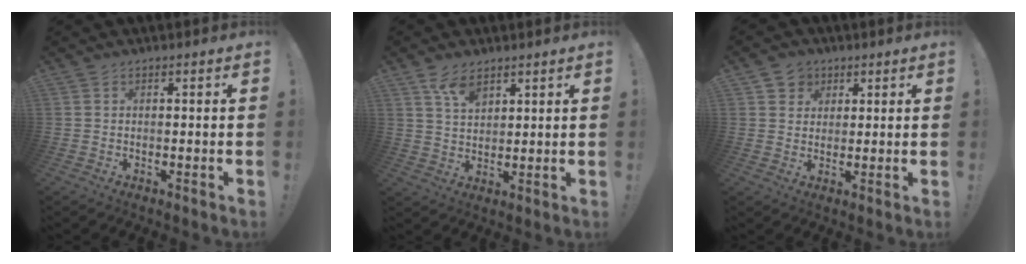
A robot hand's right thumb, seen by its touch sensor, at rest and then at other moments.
{"total": 6.7, "force": [4.6, 3.4, 3.6], "torque": [-0.057, -0.021, 0.083]}
{"total": 4.4, "force": [2.0, 3.9, 0.7], "torque": [-0.009, -0.010, 0.036]}